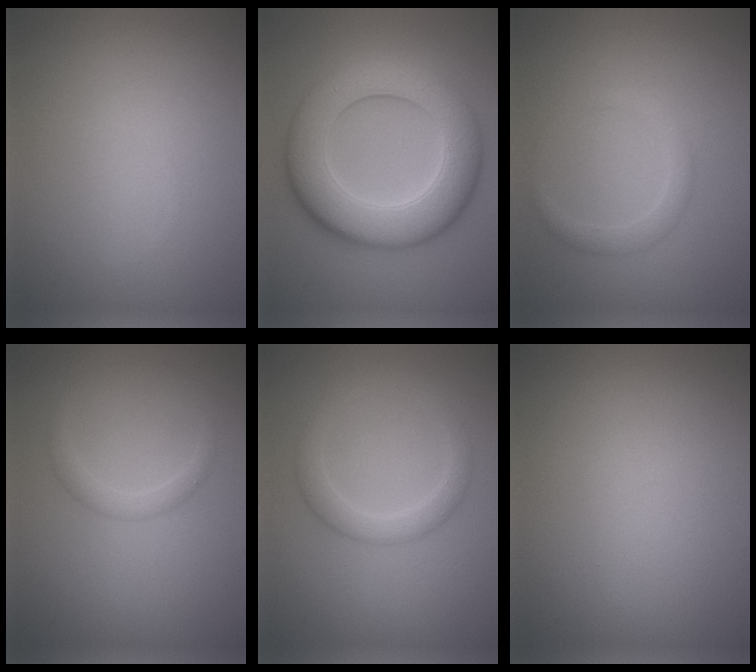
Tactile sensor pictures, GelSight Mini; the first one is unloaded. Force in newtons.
{"total": 10.1, "press": 10.0, "slide": 0.4}
{"total": 1.7, "press": 1.7, "slide": 0.1}
{"total": 0.9, "press": 0.9, "slide": 0.0}
{"total": 2.5, "press": 2.5, "slide": 0.1}
{"total": 0.0}